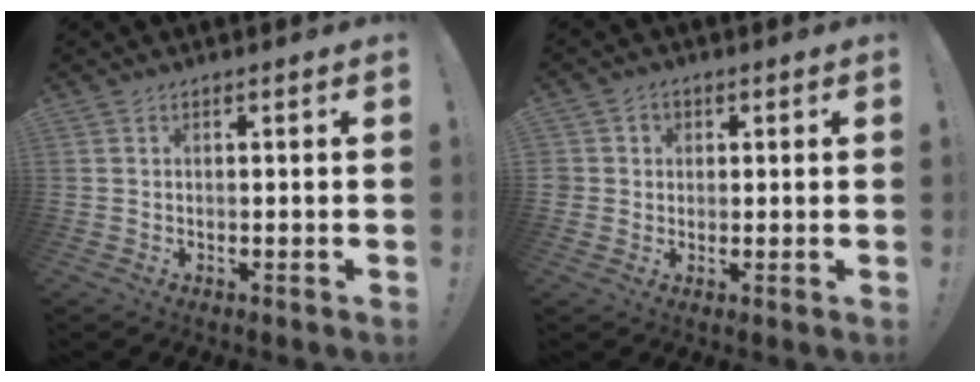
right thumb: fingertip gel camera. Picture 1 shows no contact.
{"total": 3.4, "force": [0.6, 3.3, 0.7], "torque": [-0.006, 0.000, 0.011]}